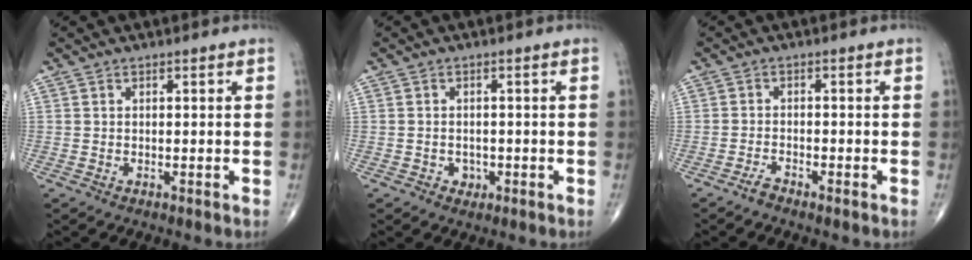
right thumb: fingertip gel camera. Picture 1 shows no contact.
{"total": 1.9, "force": [-0.7, 1.6, 0.7], "torque": [0.001, 0.005, -0.008]}
{"total": 2.5, "force": [-2.3, 0.2, 0.8], "torque": [-0.021, 0.007, -0.049]}